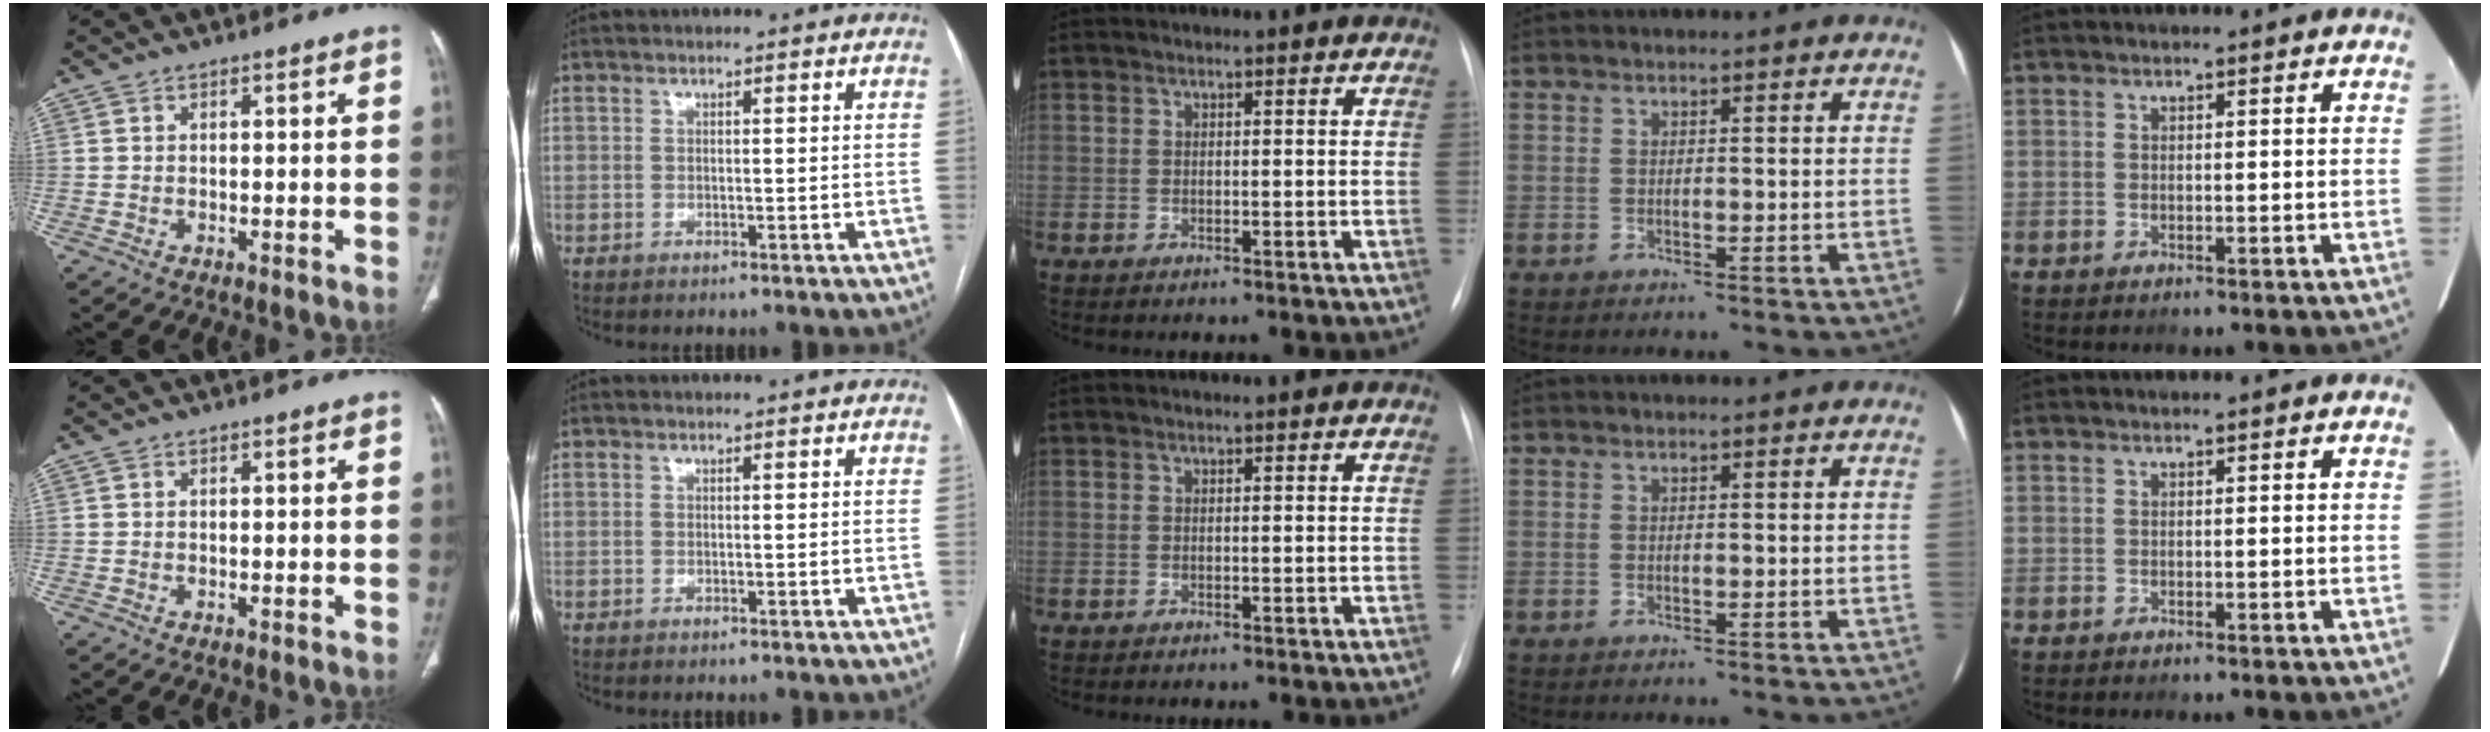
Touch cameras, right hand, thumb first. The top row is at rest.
{}